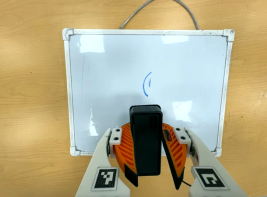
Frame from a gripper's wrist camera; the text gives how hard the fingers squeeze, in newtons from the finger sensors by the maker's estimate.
{"total": 9.4, "left": 9.7, "right": 9.1}